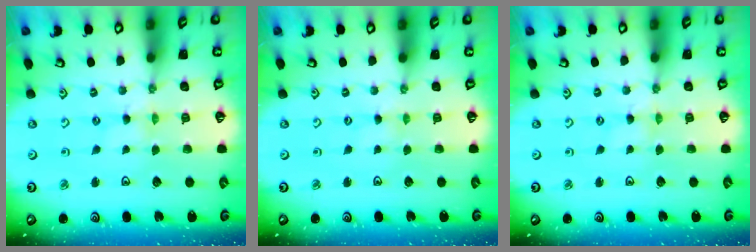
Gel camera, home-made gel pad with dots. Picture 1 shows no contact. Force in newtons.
{"total": 0.0}
{"total": 0.0}